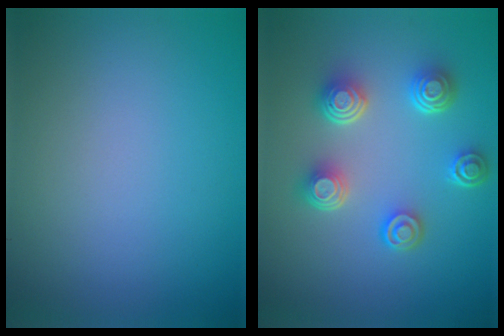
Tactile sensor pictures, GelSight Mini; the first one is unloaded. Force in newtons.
{"total": 5.0, "press": 3.6, "slide": 3.5}